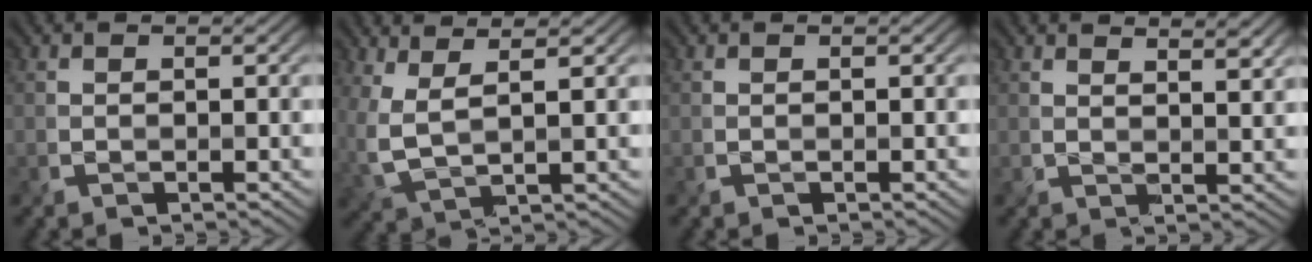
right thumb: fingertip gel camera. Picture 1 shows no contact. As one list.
[{"total": 5.1, "force": [2.5, 1.5, 4.1], "torque": [-0.115, 0.001, 0.054]}, {"total": 0.0}, {"total": 4.2, "force": [3.3, 0.7, 2.5], "torque": [-0.039, -0.002, 0.050]}]